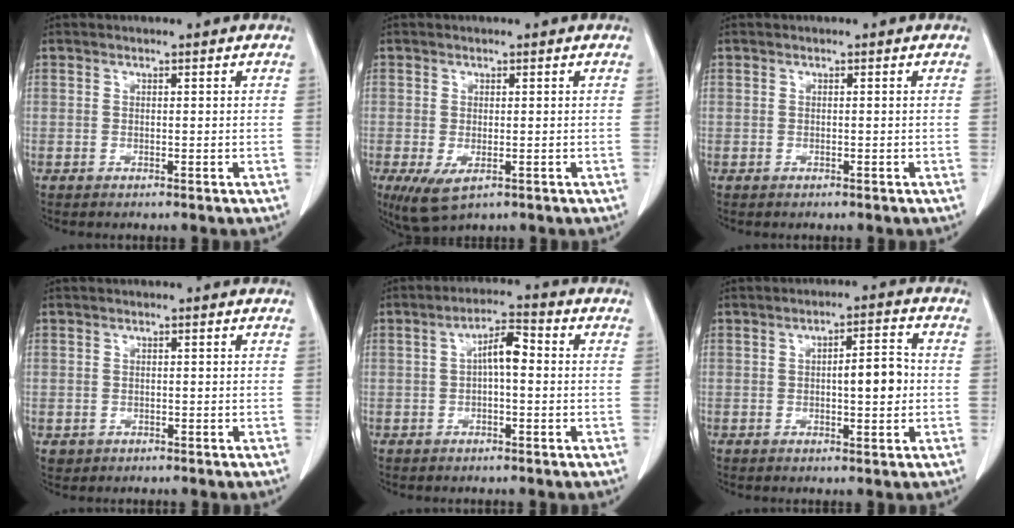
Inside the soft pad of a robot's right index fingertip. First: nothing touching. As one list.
[{"total": 4.4, "force": [-1.6, 2.1, 3.6], "torque": [-0.067, -0.015, -0.015]}, {"total": 0.0}, {"total": 1.2, "force": [-0.2, 1.2, 0.1], "torque": [0.002, 0.006, -0.002]}, {"total": 4.7, "force": [0.2, 1.3, 4.5], "torque": [-0.077, 0.020, 0.000]}, {"total": 5.4, "force": [-0.2, 1.4, 5.2], "torque": [-0.074, 0.008, -0.002]}]